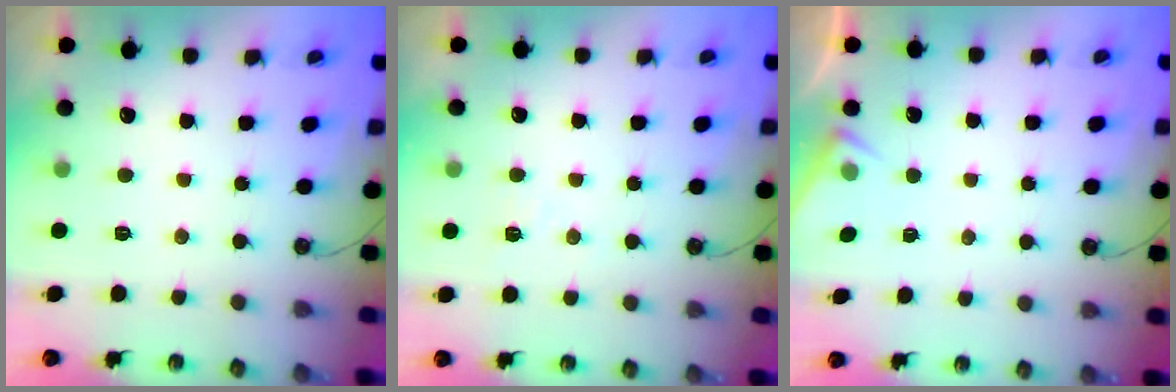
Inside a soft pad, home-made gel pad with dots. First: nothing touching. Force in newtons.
{"total": 7.1, "press": 7.0, "slide": 0.7}
{"total": 3.8, "press": 3.8, "slide": 0.6}